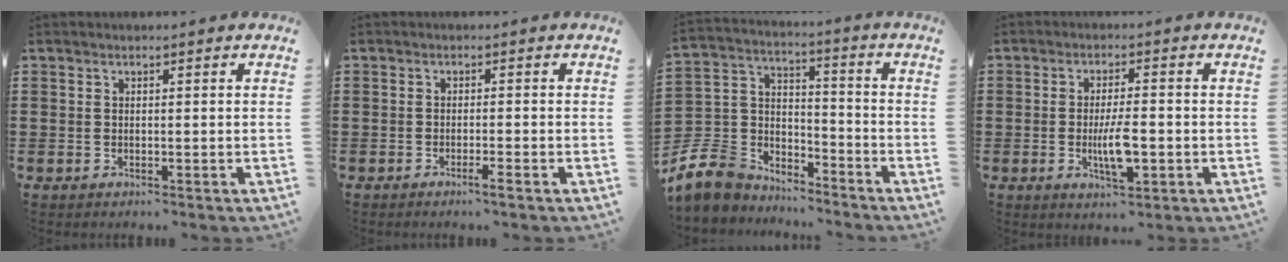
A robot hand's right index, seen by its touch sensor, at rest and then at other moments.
{"total": 1.7, "force": [-1.2, -0.1, 1.2], "torque": [-0.019, -0.004, -0.022]}
{"total": 7.7, "force": [-6.3, 4.4, 1.0], "torque": [-0.071, 0.003, -0.132]}
{"total": 5.7, "force": [-1.4, 1.7, 5.3], "torque": [-0.110, -0.005, -0.029]}